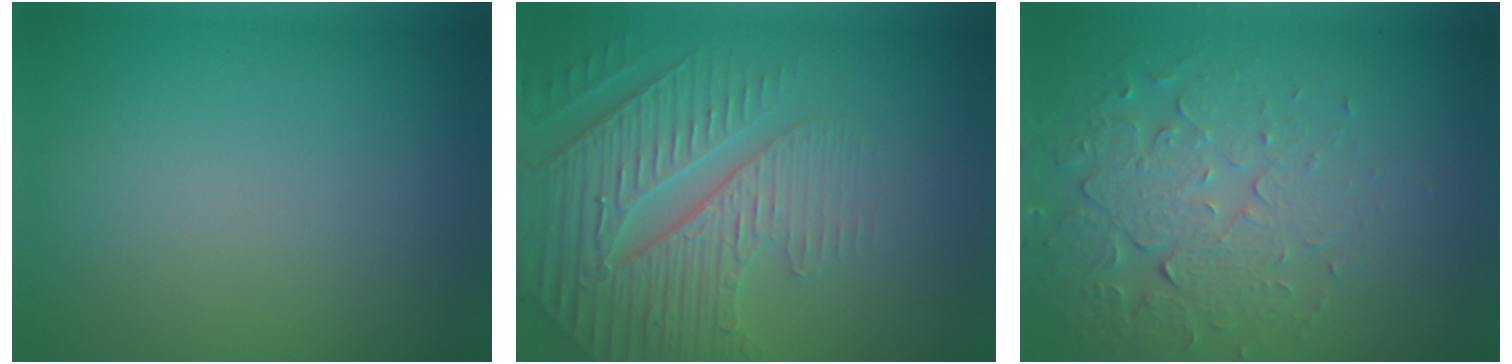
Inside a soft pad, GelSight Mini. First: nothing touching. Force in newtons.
{"total": 5.5, "press": 4.8, "slide": 2.7}
{"total": 5.4, "press": 3.7, "slide": 3.9}